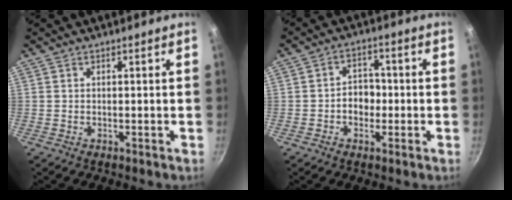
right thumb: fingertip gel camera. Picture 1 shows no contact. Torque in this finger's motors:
{"motor_torque": [-0.03, 0.02, 0.02, 0.02, 0.06]}